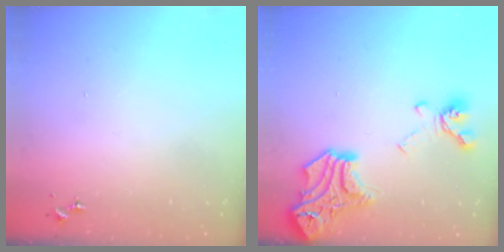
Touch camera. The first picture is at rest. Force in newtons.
{"total": 19.9, "press": 19.9, "slide": 0.9}